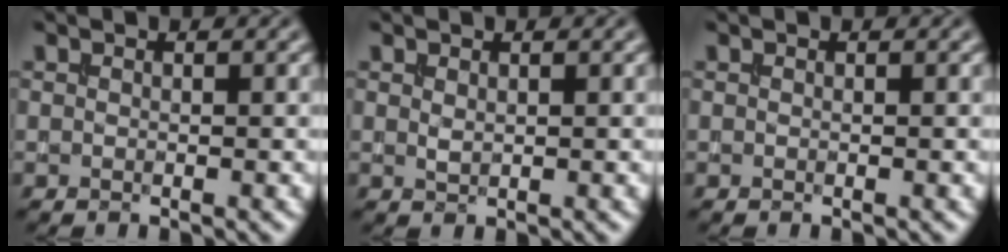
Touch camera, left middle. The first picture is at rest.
{"total": 0.6, "force": [0.3, 0.3, 0.5], "torque": [-0.014, -0.002, 0.011]}
{"total": 0.0}